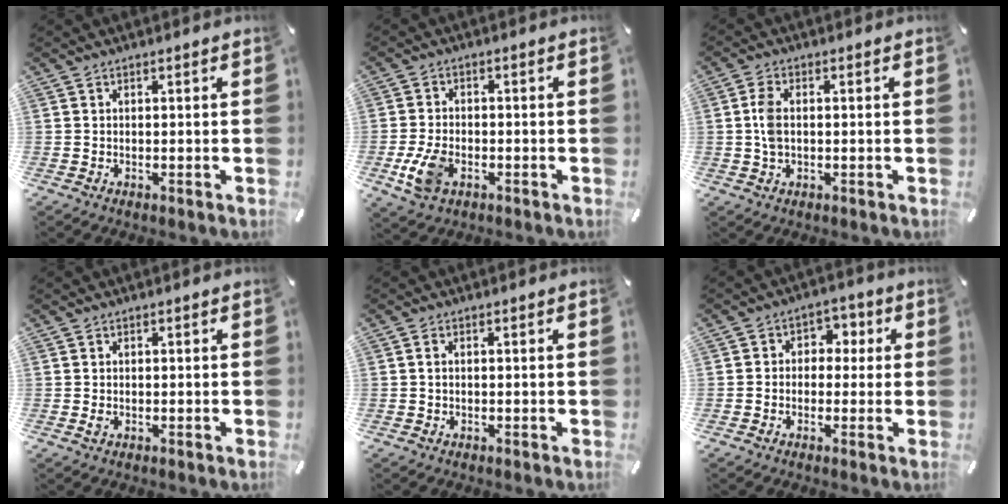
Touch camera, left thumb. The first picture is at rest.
{"total": 7.5, "force": [-2.5, 4.9, 5.1], "torque": [-0.125, 0.002, -0.048]}
{"total": 4.6, "force": [0.1, 2.7, 3.8], "torque": [-0.087, 0.003, -0.002]}
{"total": 0.8, "force": [-0.1, 0.6, 0.5], "torque": [-0.009, 0.002, -0.002]}
{"total": 1.0, "force": [0.1, 0.6, 0.8], "torque": [-0.016, 0.003, 0.000]}
{"total": 5.1, "force": [-1.2, 4.6, 1.8], "torque": [-0.023, 0.019, -0.027]}